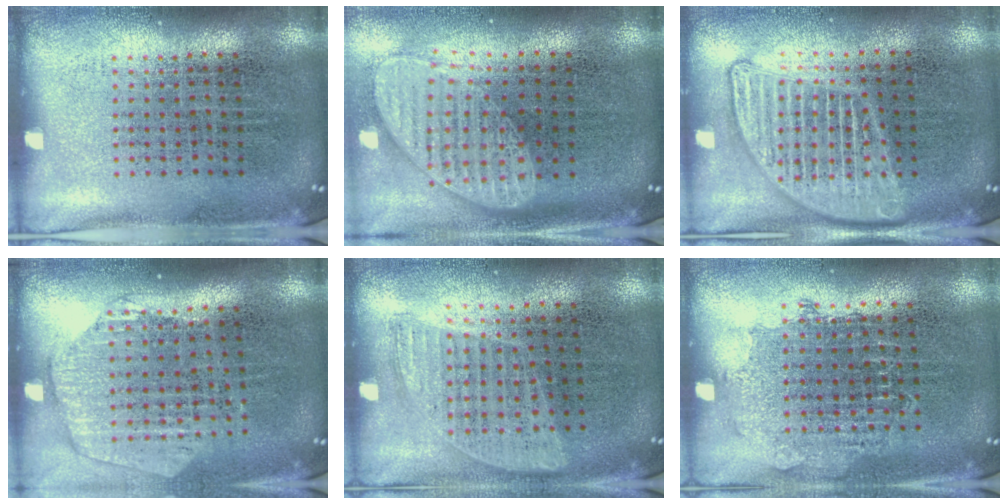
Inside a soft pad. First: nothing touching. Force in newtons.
{"total": 2.0, "press": 1.5, "slide": 1.2}
{"total": 2.9, "press": 2.9, "slide": 0.3}
{"total": 1.6, "press": 1.5, "slide": 0.7}
{"total": 0.9, "press": 0.8, "slide": 0.4}
{"total": 0.8, "press": 0.7, "slide": 0.2}